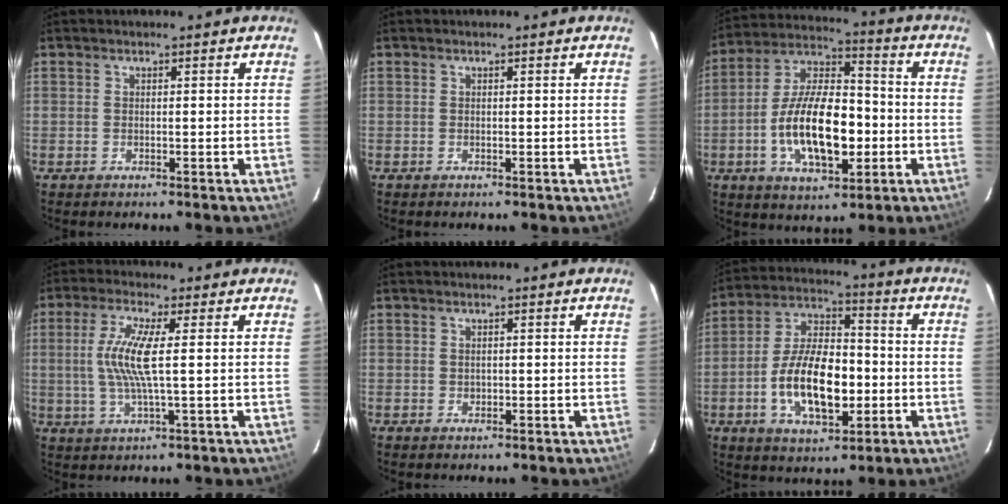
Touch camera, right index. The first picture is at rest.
{"total": 0.0}
{"total": 17.7, "force": [-3.8, 8.1, 15.3], "torque": [-0.291, 0.008, -0.064]}
{"total": 8.4, "force": [0.7, 0.6, 8.4], "torque": [-0.168, 0.000, 0.016]}
{"total": 0.6, "force": [0.1, 0.6, 0.1], "torque": [0.003, 0.001, 0.003]}
{"total": 15.6, "force": [-3.5, 7.6, 13.2], "torque": [-0.255, 0.010, -0.055]}